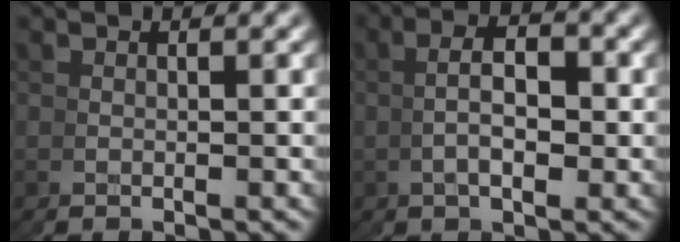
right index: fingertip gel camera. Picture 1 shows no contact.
{"total": 5.3, "force": [0.8, 2.8, 4.4], "torque": [-0.055, 0.009, 0.004]}